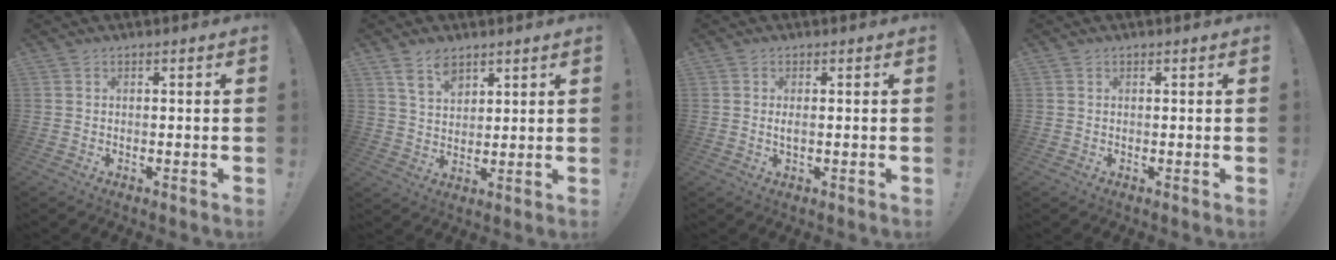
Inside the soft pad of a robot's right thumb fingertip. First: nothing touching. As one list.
[{"total": 7.3, "force": [4.9, 4.1, 3.5], "torque": [-0.057, -0.024, 0.092]}, {"total": 1.6, "force": [0.0, 0.3, 1.6], "torque": [-0.027, 0.000, -0.001]}, {"total": 0.0}]